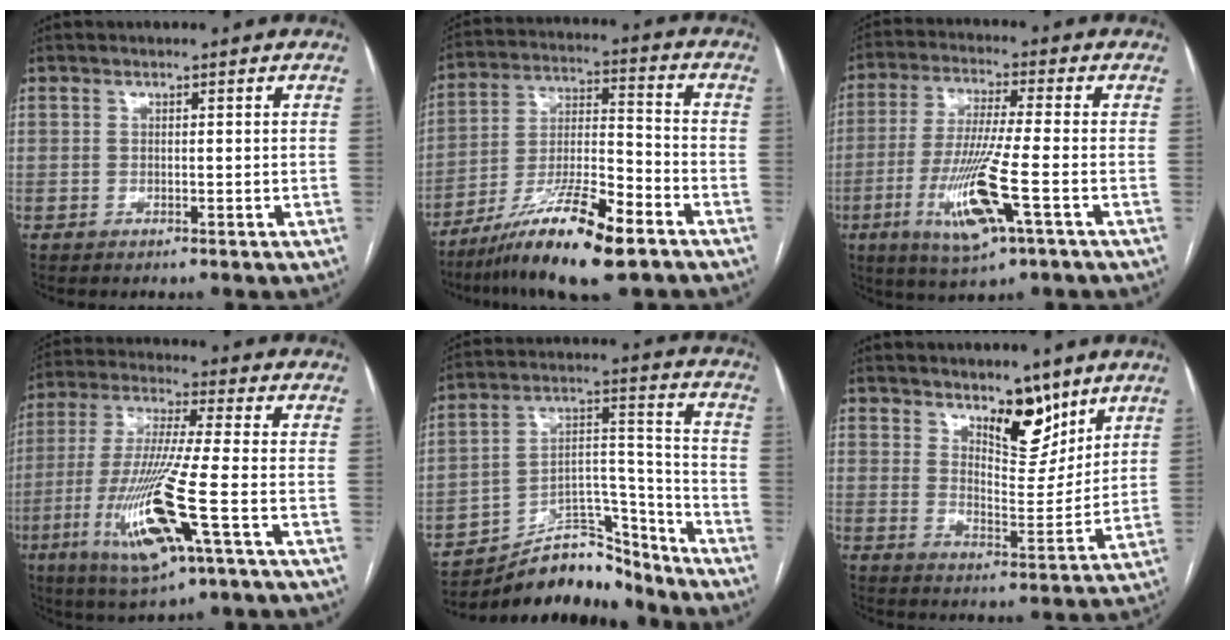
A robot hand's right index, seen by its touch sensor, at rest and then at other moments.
{"total": 15.6, "force": [-10.2, 2.0, 11.6], "torque": [-0.224, -0.022, -0.181]}
{"total": 12.6, "force": [-4.4, 0.6, 11.8], "torque": [-0.242, -0.023, -0.079]}
{"total": 15.4, "force": [-5.4, 0.4, 14.4], "torque": [-0.299, -0.026, -0.098]}
{"total": 14.5, "force": [-13.5, 4.5, 3.1], "torque": [-0.038, 0.055, -0.218]}
{"total": 8.2, "force": [5.9, 3.2, 4.8], "torque": [-0.069, -0.016, 0.099]}